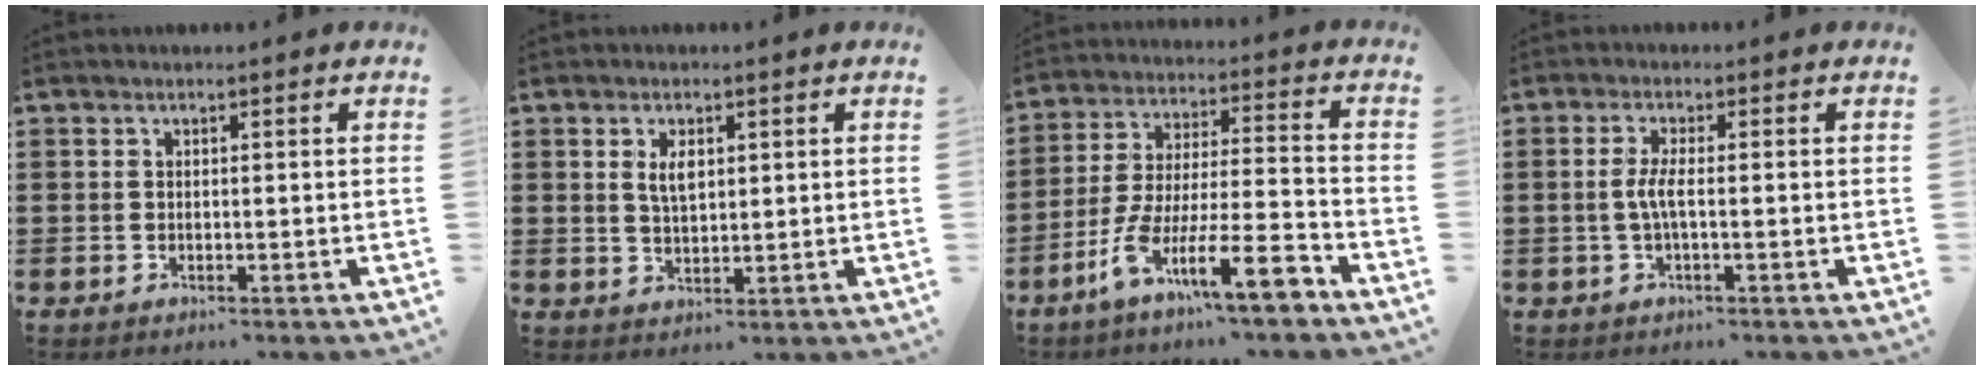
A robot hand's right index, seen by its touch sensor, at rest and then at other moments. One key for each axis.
{"total": 3.4, "fx": 1.2, "fy": 1.6, "fz": 2.7, "tx": -0.051, "ty": 0.003, "tz": 0.017}
{"total": 14.0, "fx": -9.4, "fy": 2.2, "fz": 10.2, "tx": -0.186, "ty": 0.013, "tz": -0.171}
{"total": 3.1, "fx": -0.4, "fy": 0.4, "fz": 3.1, "tx": -0.072, "ty": -0.007, "tz": -0.015}